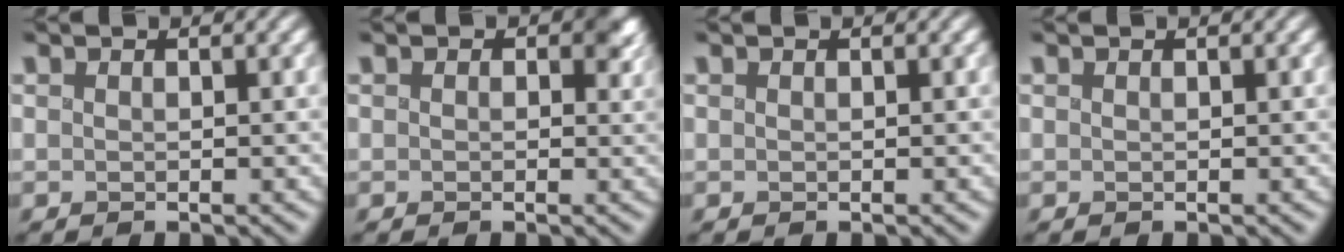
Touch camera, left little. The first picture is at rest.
{"total": 2.4, "force": [0.8, 1.8, 1.3], "torque": [-0.018, -0.006, 0.011]}
{"total": 0.0}
{"total": 0.0}